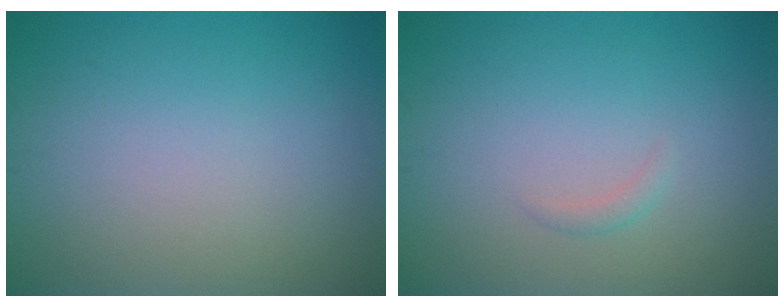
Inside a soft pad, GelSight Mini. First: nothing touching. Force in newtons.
{"total": 0.7, "press": 0.7, "slide": 0.0}